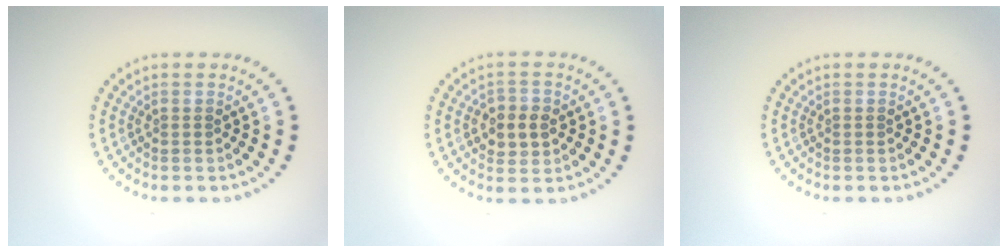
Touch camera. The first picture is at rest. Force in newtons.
{"total": 2.8, "press": 2.8, "slide": 0.4}
{"total": 0.0}